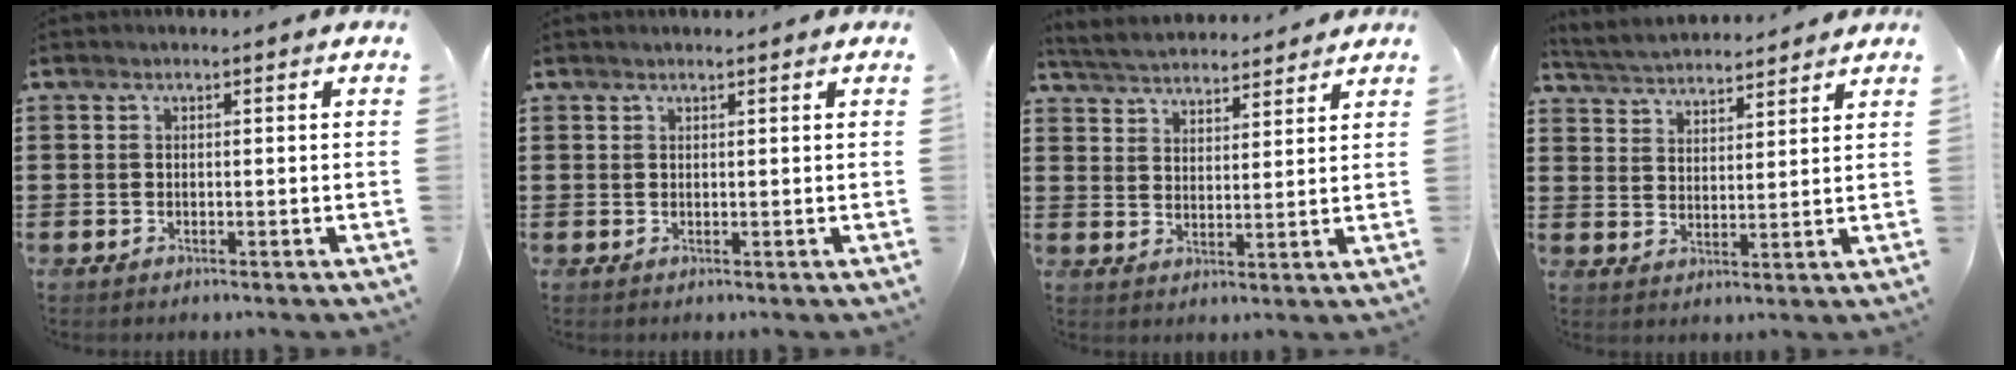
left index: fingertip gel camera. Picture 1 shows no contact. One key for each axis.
{"total": 0.7, "fx": 0.6, "fy": 0.0, "fz": 0.4, "tx": -0.008, "ty": -0.001, "tz": 0.012}
{"total": 4.4, "fx": 4.4, "fy": 0.5, "fz": 0.5, "tx": -0.029, "ty": -0.019, "tz": 0.078}
{"total": 3.9, "fx": 3.9, "fy": 0.3, "fz": 0.3, "tx": -0.024, "ty": -0.021, "tz": 0.067}